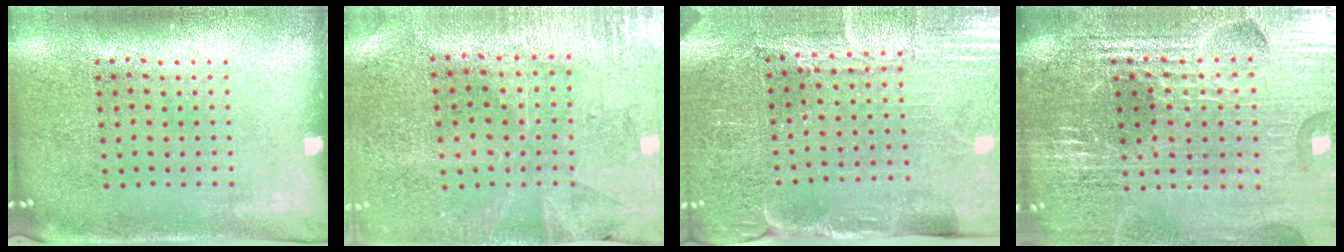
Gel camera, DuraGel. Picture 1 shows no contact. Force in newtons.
{"total": 0.5, "press": 0.3, "slide": 0.4}
{"total": 3.7, "press": 3.6, "slide": 0.4}
{"total": 5.3, "press": 4.8, "slide": 2.1}